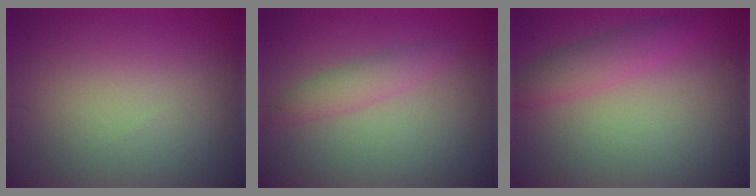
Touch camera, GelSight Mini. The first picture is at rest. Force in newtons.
{"total": 2.1, "press": 2.1, "slide": 0.0}
{"total": 2.7, "press": 2.7, "slide": 0.1}